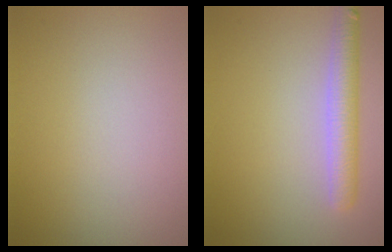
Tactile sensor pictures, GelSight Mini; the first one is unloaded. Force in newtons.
{"total": 3.3, "press": 3.3, "slide": 0.2}